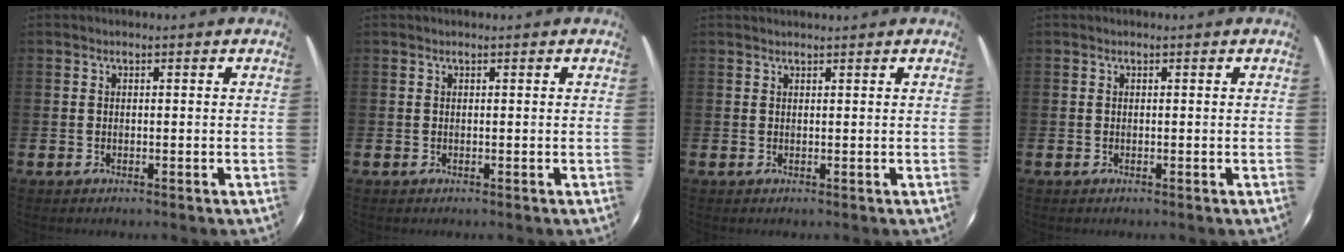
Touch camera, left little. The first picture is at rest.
{"total": 0.0}
{"total": 0.8, "force": [0.8, 0.0, 0.0], "torque": [0.000, 0.001, 0.015]}
{"total": 0.0}